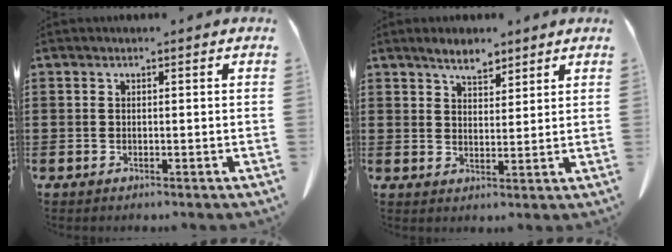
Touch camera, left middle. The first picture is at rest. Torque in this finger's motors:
{"motor_torque": [0.75, -0.67, 0.11, 0.06]}